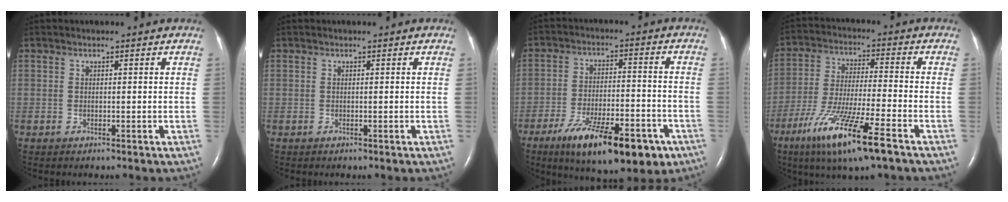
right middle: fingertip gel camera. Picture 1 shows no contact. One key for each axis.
{"total": 0.0}
{"total": 16.3, "fx": -9.8, "fy": 5.0, "fz": 12.0, "tx": -0.165, "ty": -0.011, "tz": -0.150}
{"total": 13.8, "fx": -7.9, "fy": 0.6, "fz": 11.3, "tx": -0.227, "ty": -0.034, "tz": -0.144}